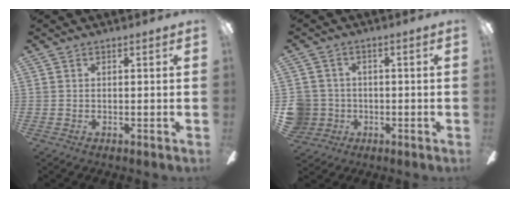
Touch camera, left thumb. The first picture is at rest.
{"total": 6.6, "force": [-0.7, 6.4, 1.4], "torque": [-0.057, 0.008, -0.011]}